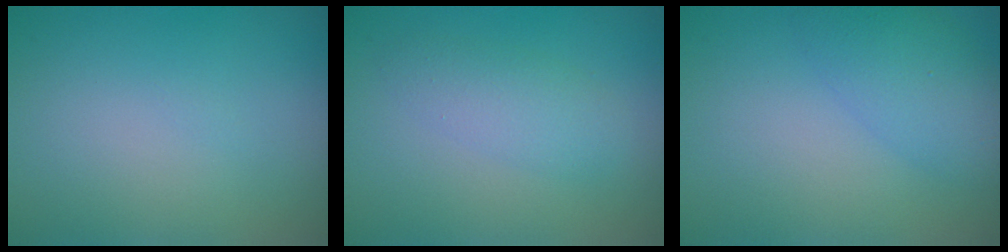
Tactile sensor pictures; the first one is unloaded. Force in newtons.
{"total": 2.6, "press": 2.6, "slide": 0.1}
{"total": 3.3, "press": 3.3, "slide": 0.2}